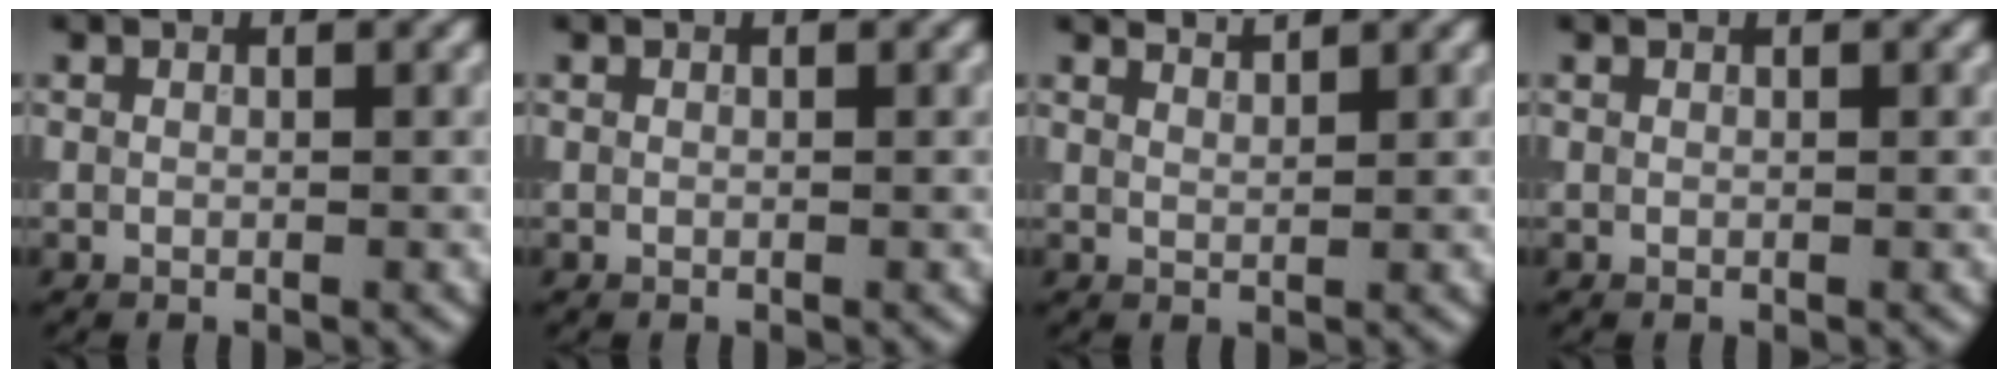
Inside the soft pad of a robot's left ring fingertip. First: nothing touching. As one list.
[{"total": 0.0}, {"total": 1.9, "force": [1.8, 0.2, 0.4], "torque": [-0.003, 0.002, 0.024]}, {"total": 0.0}]